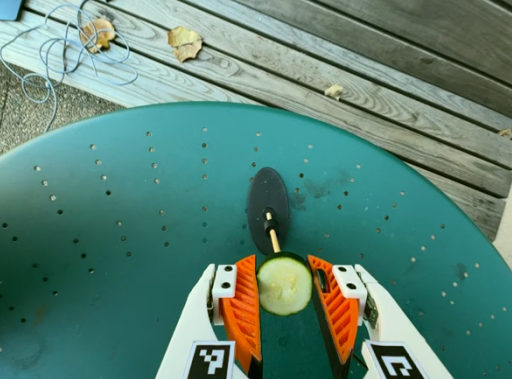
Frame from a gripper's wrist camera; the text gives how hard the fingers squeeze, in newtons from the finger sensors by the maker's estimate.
{"total": 11.8, "left": 11.7, "right": 11.8}